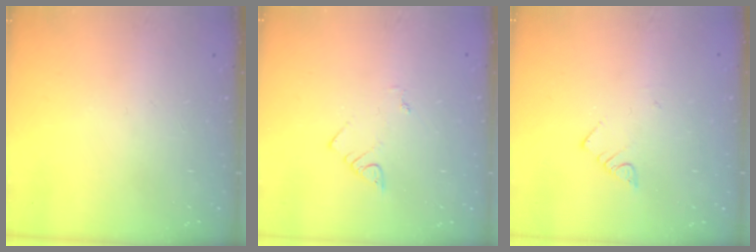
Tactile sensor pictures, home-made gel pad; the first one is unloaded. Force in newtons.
{"total": 2.1, "press": 2.1, "slide": 0.3}
{"total": 2.6, "press": 2.6, "slide": 0.3}